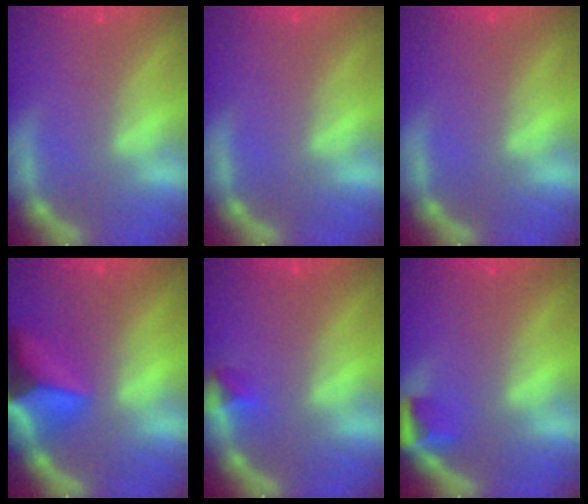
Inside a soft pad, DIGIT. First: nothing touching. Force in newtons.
{"total": 0.0}
{"total": 0.0}
{"total": 9.9}
{"total": 1.4}
{"total": 2.4}